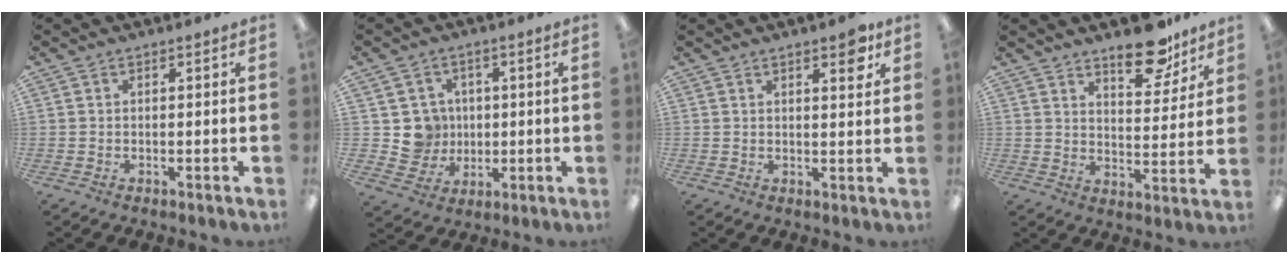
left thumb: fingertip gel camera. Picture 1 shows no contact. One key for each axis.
{"total": 7.5, "fx": 1.0, "fy": 7.4, "fz": 0.8, "tx": -0.019, "ty": 0.004, "tz": 0.029}
{"total": 4.7, "fx": 3.0, "fy": 1.6, "fz": 3.2, "tx": -0.029, "ty": -0.015, "tz": 0.044}
{"total": 12.3, "fx": 9.2, "fy": 5.3, "fz": 6.2, "tx": -0.059, "ty": -0.062, "tz": 0.156}